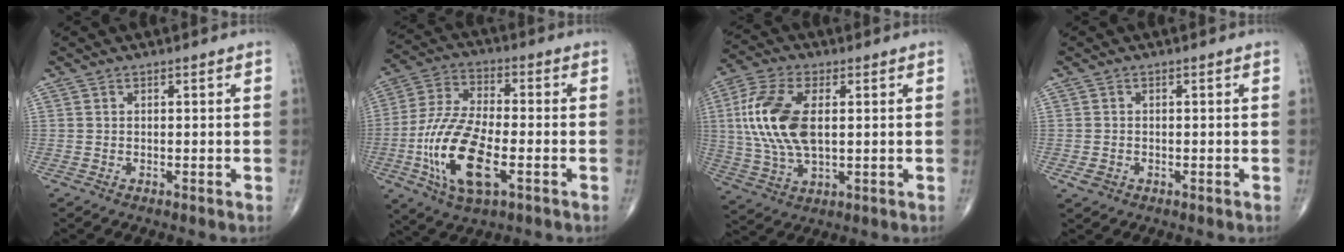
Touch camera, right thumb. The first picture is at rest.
{"total": 17.0, "force": [-4.9, 7.2, 14.5], "torque": [-0.300, 0.012, -0.089]}
{"total": 15.1, "force": [2.0, 7.8, 12.8], "torque": [-0.277, 0.001, 0.039]}
{"total": 1.9, "force": [-0.7, 1.5, 0.9], "torque": [-0.015, 0.003, -0.008]}